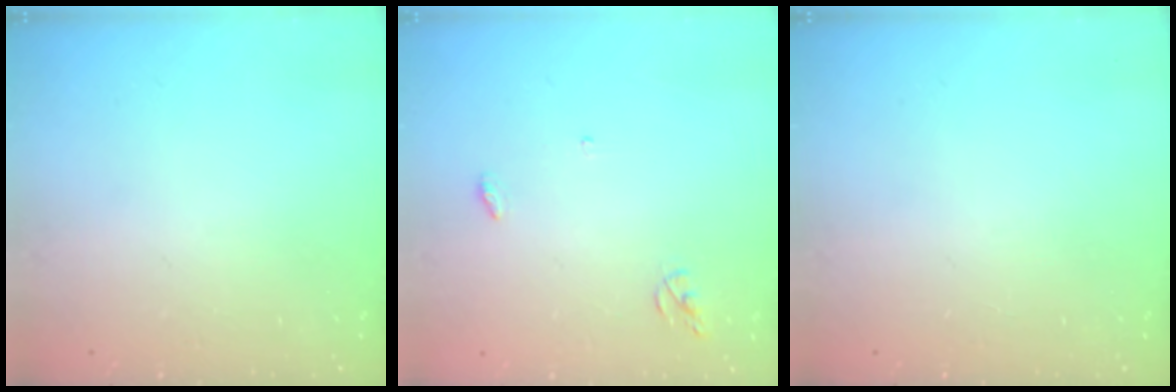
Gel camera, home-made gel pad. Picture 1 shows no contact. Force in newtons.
{"total": 3.7, "press": 3.7, "slide": 0.1}
{"total": 0.0}